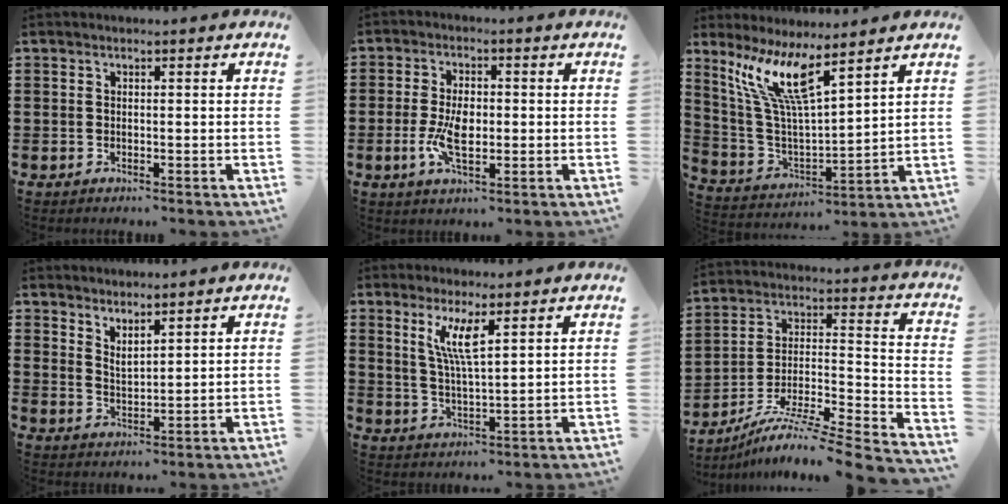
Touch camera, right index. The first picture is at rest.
{"total": 5.8, "force": [-0.8, 2.9, 4.9], "torque": [-0.109, -0.001, -0.018]}
{"total": 9.8, "force": [6.4, 1.7, 7.2], "torque": [-0.172, -0.032, 0.111]}
{"total": 2.5, "force": [2.5, 0.1, -0.1], "torque": [-0.005, -0.002, 0.049]}
{"total": 5.8, "force": [2.7, 1.0, 5.0], "torque": [-0.107, 0.001, 0.046]}
{"total": 7.6, "force": [-6.3, 0.0, 4.2], "torque": [-0.075, -0.008, -0.131]}